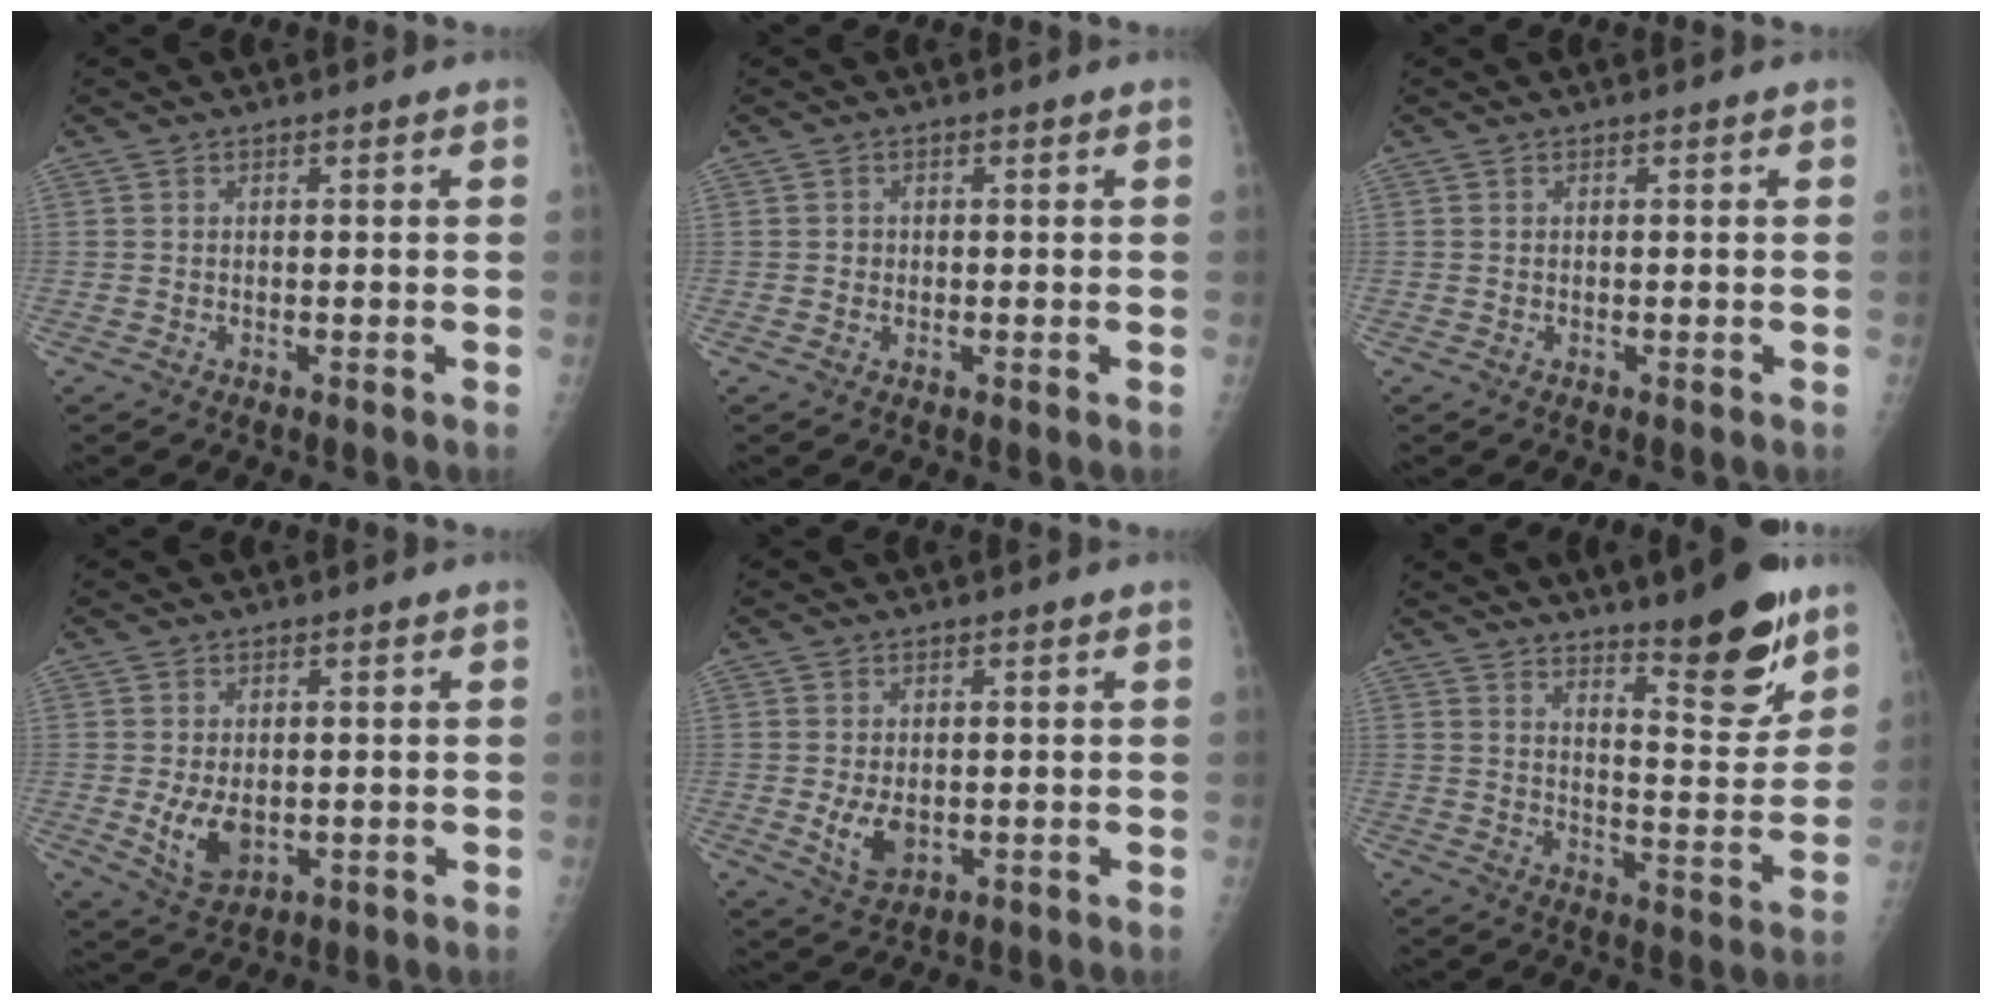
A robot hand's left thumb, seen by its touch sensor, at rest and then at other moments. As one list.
[{"total": 0.9, "force": [-0.1, 0.9, 0.2], "torque": [0.002, 0.003, -0.001]}, {"total": 0.0}, {"total": 6.2, "force": [-0.5, 4.0, 4.7], "torque": [-0.076, -0.015, 0.005]}, {"total": 4.9, "force": [-0.5, 3.2, 3.7], "torque": [-0.061, -0.011, 0.003]}, {"total": 14.7, "force": [10.4, 3.5, 9.7], "torque": [-0.105, -0.081, 0.162]}]